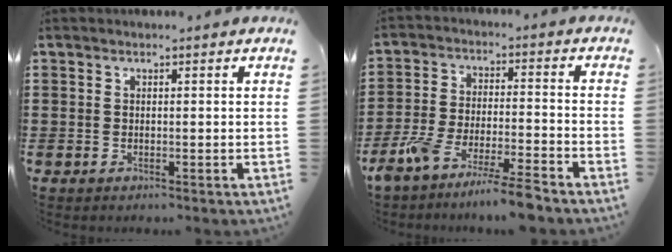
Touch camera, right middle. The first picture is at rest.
{"total": 7.9, "force": [-7.2, -0.3, 3.2], "torque": [-0.071, -0.007, -0.143]}